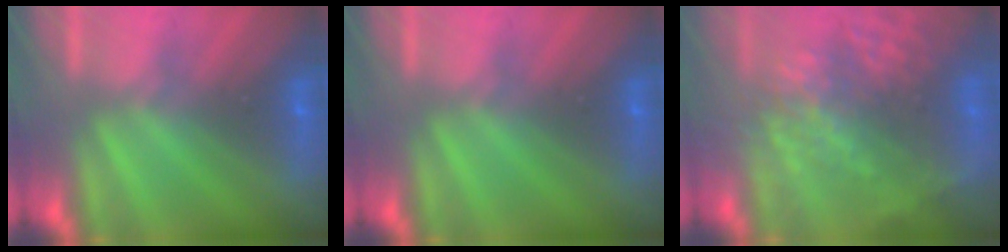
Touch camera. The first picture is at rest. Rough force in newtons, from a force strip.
{"total": 0.0}
{"total": 8.8}